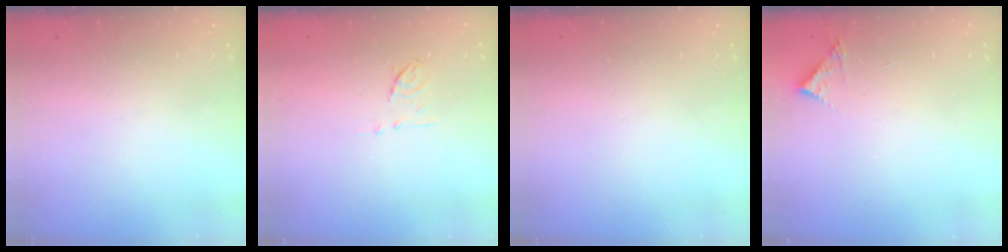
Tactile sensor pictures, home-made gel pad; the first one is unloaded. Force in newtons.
{"total": 5.8, "press": 5.7, "slide": 1.1}
{"total": 0.0}
{"total": 3.6, "press": 3.6, "slide": 0.1}